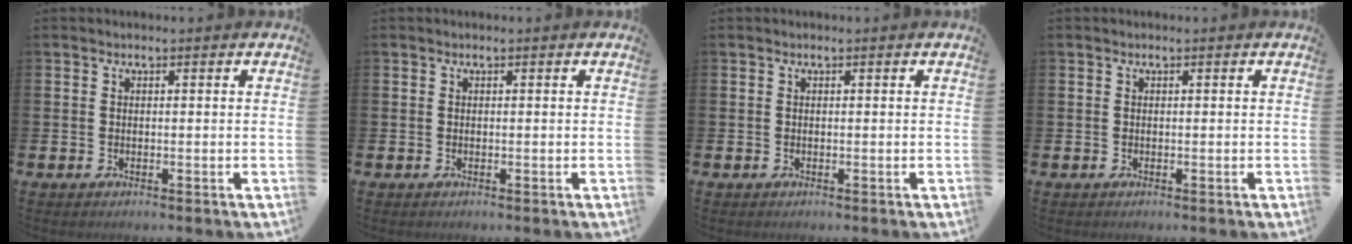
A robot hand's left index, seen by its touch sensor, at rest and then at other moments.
{"total": 0.0}
{"total": 0.0}
{"total": 0.0}